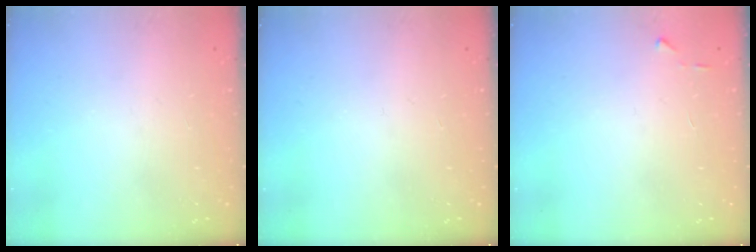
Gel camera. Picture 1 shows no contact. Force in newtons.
{"total": 0.0}
{"total": 3.7, "press": 3.7, "slide": 0.4}